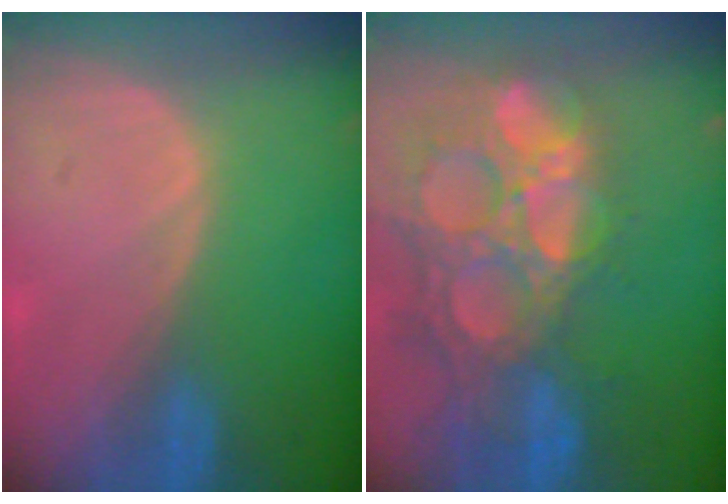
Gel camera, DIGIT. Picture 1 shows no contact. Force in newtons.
{"total": 14.9, "press": 12.3, "slide": 8.3}